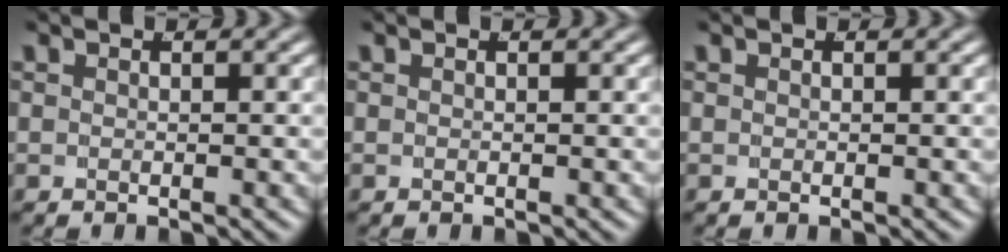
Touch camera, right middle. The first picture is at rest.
{"total": 0.0}
{"total": 0.0}